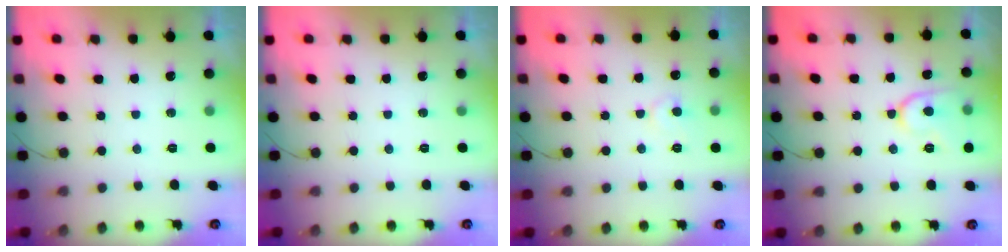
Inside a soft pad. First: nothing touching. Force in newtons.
{"total": 0.0}
{"total": 6.1, "press": 6.1, "slide": 0.4}
{"total": 9.7, "press": 9.7, "slide": 0.1}